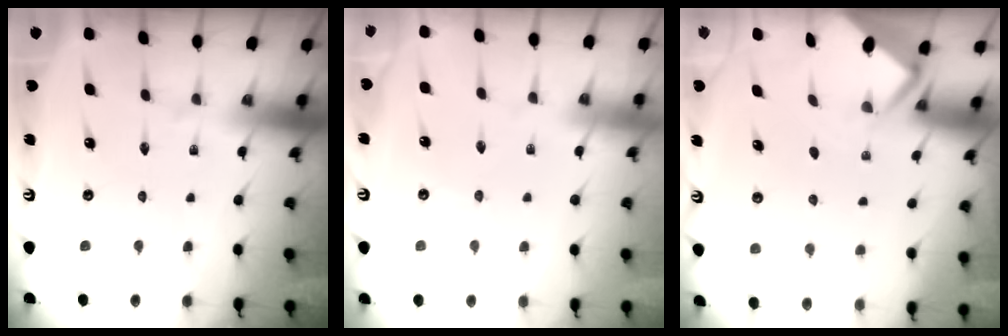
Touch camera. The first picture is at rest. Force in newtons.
{"total": 1.3, "press": 1.3, "slide": 0.2}
{"total": 2.7, "press": 2.7, "slide": 0.2}